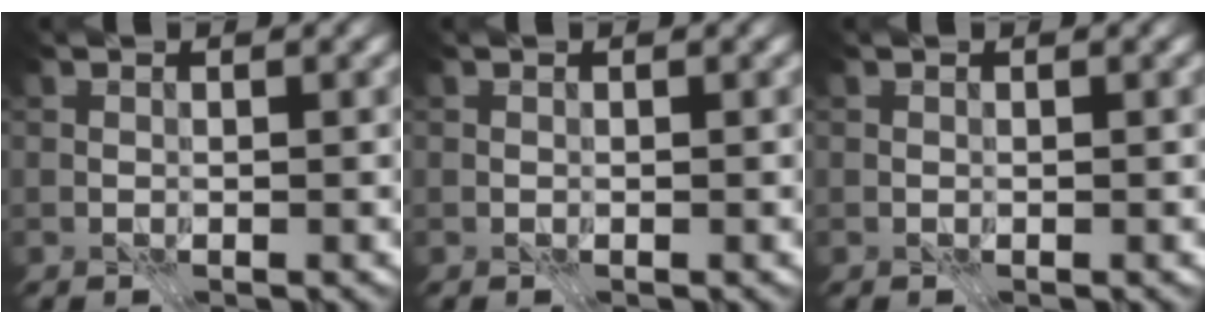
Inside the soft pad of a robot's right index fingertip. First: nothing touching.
{"total": 0.0}
{"total": 0.0}